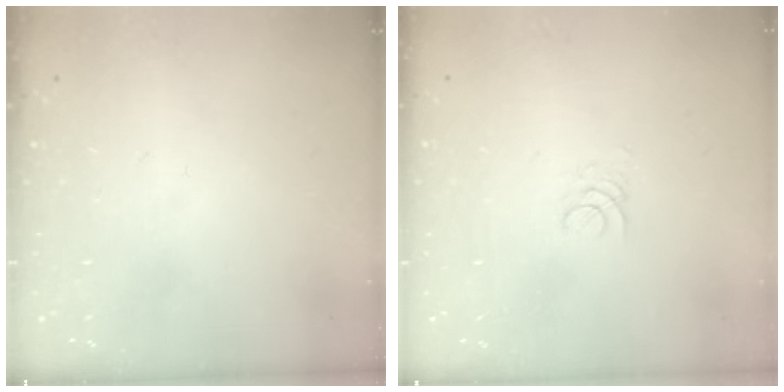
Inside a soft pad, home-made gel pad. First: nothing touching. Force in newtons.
{"total": 1.0, "press": 1.0, "slide": 0.1}